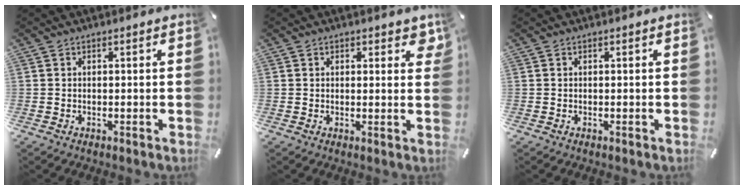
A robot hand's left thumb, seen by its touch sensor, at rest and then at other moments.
{"total": 2.6, "force": [1.5, 1.5, 1.5], "torque": [-0.008, -0.005, 0.021]}
{"total": 0.0}